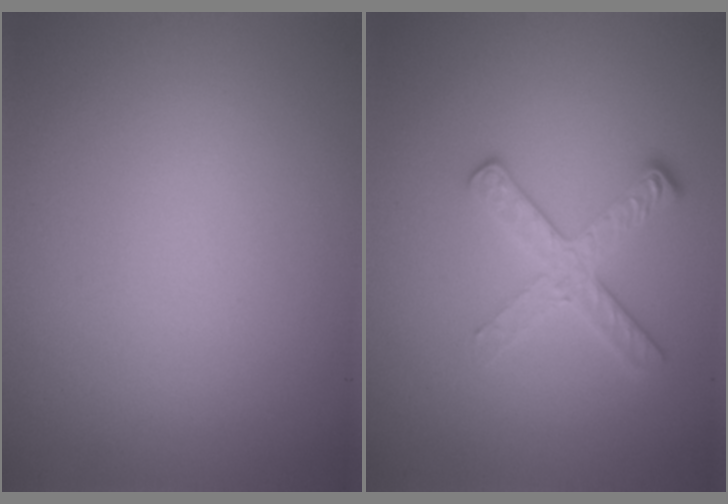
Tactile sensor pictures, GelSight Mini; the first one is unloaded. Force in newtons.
{"total": 2.7, "press": 2.4, "slide": 1.2}